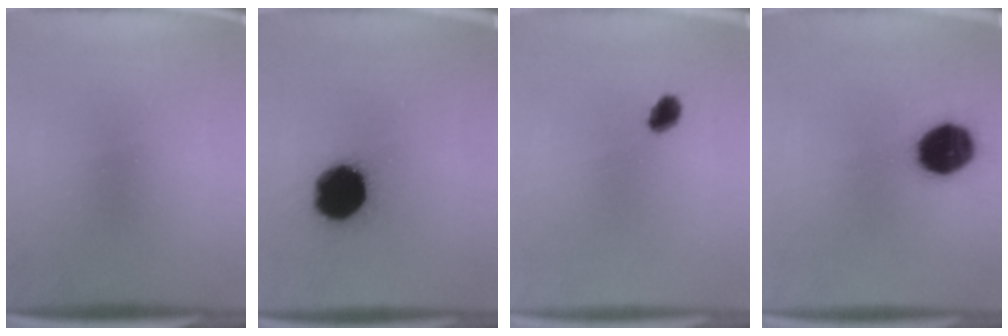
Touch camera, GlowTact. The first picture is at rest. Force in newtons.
{"total": 18.2}
{"total": 3.1}
{"total": 13.1}